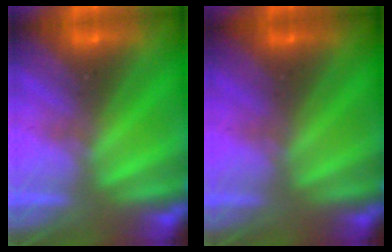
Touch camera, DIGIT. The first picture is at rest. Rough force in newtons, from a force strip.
{"total": 2.4}